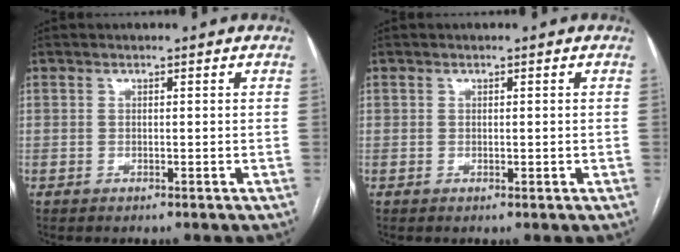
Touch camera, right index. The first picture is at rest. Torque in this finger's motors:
{"motor_torque": [-0.38, 0.35, -0.01, 0.01]}